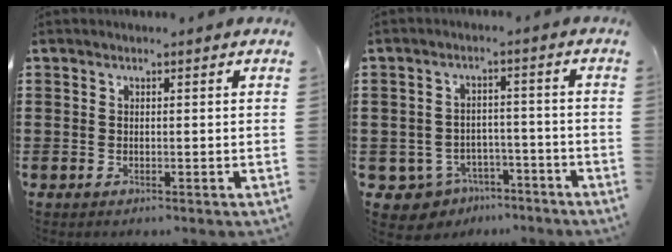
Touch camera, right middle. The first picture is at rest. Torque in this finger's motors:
{"motor_torque": [-0.08, 0.19, -0.02, -0.01]}